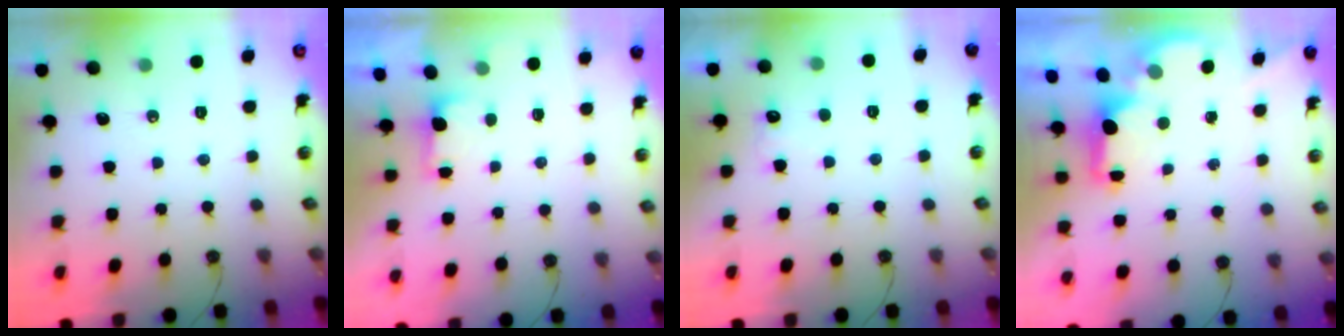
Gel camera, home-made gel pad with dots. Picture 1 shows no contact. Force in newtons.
{"total": 1.1, "press": 0.8, "slide": 0.7}
{"total": 4.8, "press": 4.6, "slide": 1.2}
{"total": 1.8, "press": 1.7, "slide": 0.8}